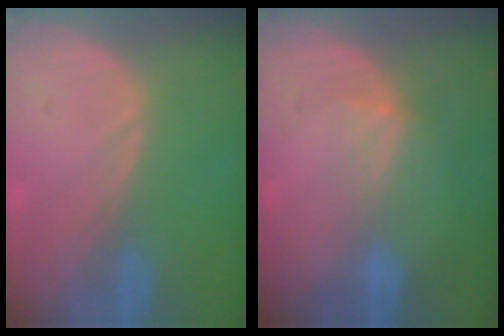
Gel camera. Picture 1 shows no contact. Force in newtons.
{"total": 3.0, "press": 2.8, "slide": 1.1}